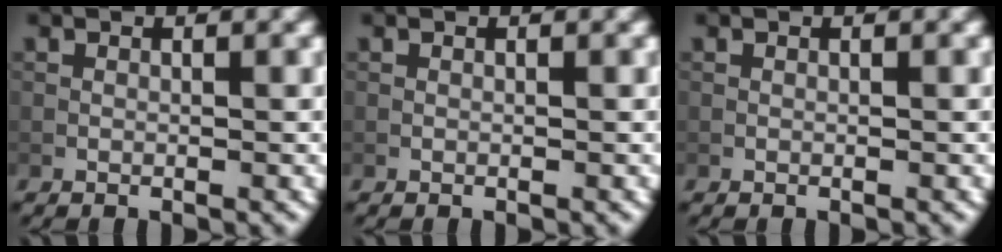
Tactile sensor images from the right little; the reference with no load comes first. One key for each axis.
{"total": 0.0}
{"total": 0.0}